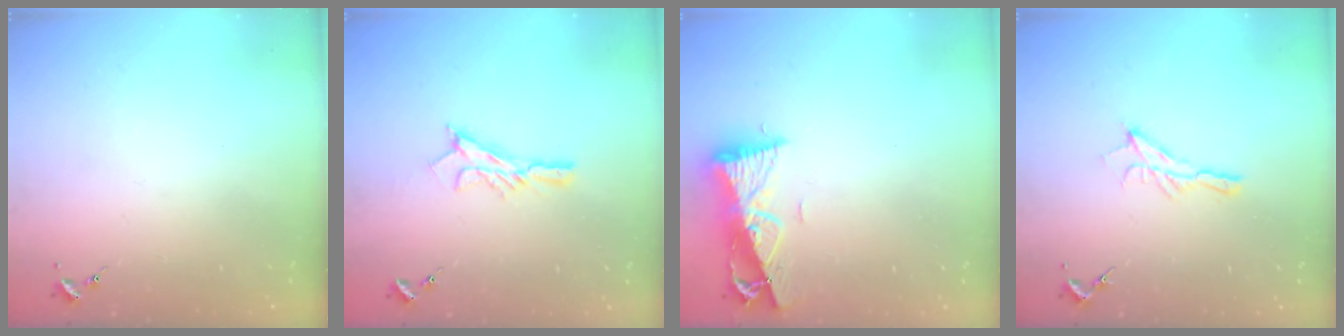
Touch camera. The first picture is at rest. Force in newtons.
{"total": 10.9, "press": 10.8, "slide": 0.7}
{"total": 9.5, "press": 9.5, "slide": 0.9}
{"total": 7.3, "press": 7.3, "slide": 0.3}